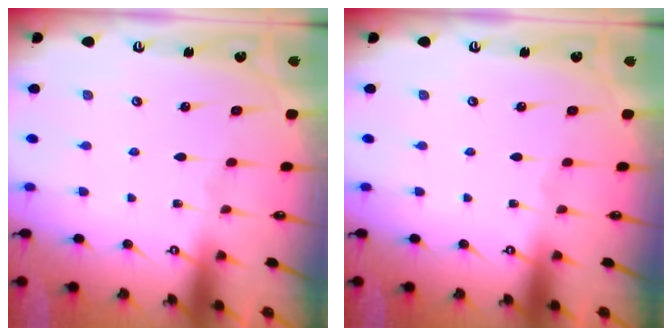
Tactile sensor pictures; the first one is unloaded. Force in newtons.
{"total": 0.0}